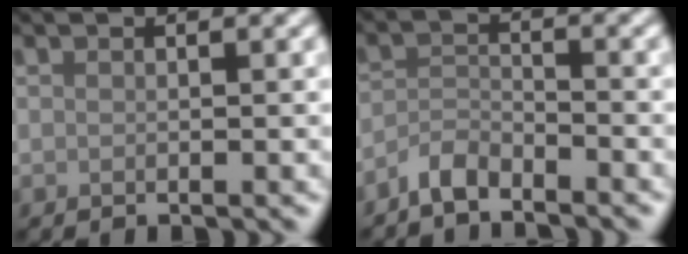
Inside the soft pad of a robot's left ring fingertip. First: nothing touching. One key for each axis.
{"total": 2.6, "fx": -2.5, "fy": 0.5, "fz": 0.8, "tx": -0.017, "ty": 0.003, "tz": -0.057}